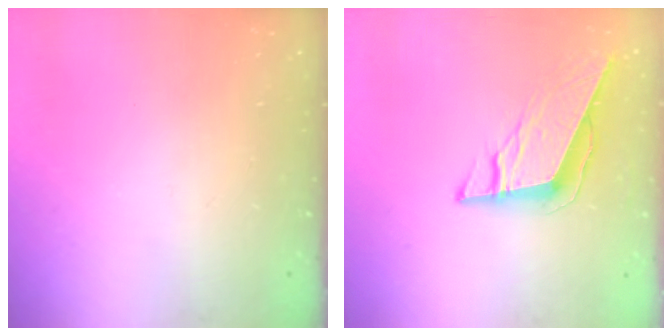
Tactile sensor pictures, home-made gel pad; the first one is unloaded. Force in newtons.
{"total": 9.1, "press": 9.1, "slide": 0.3}